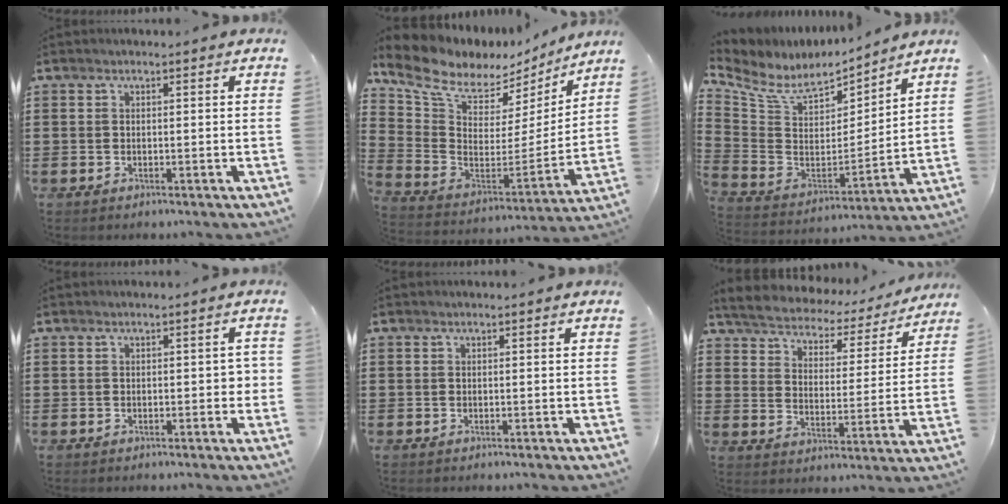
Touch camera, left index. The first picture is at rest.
{"total": 8.2, "force": [6.8, 3.8, 2.5], "torque": [-0.095, -0.052, 0.119]}
{"total": 7.8, "force": [6.0, 3.7, 3.2], "torque": [-0.100, -0.039, 0.105]}
{"total": 1.7, "force": [-0.3, 0.7, 1.6], "torque": [-0.029, 0.003, -0.007]}
{"total": 0.0}
{"total": 3.7, "force": [3.7, 0.6, 0.1], "torque": [-0.028, -0.031, 0.055]}